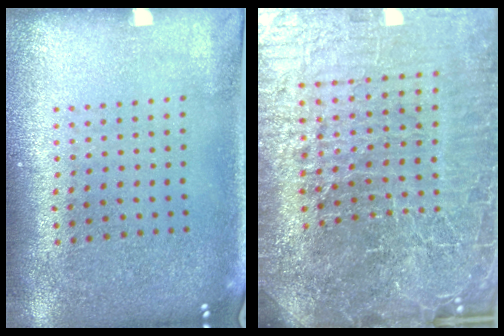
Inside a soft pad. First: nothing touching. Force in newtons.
{"total": 7.6, "press": 6.6, "slide": 3.8}